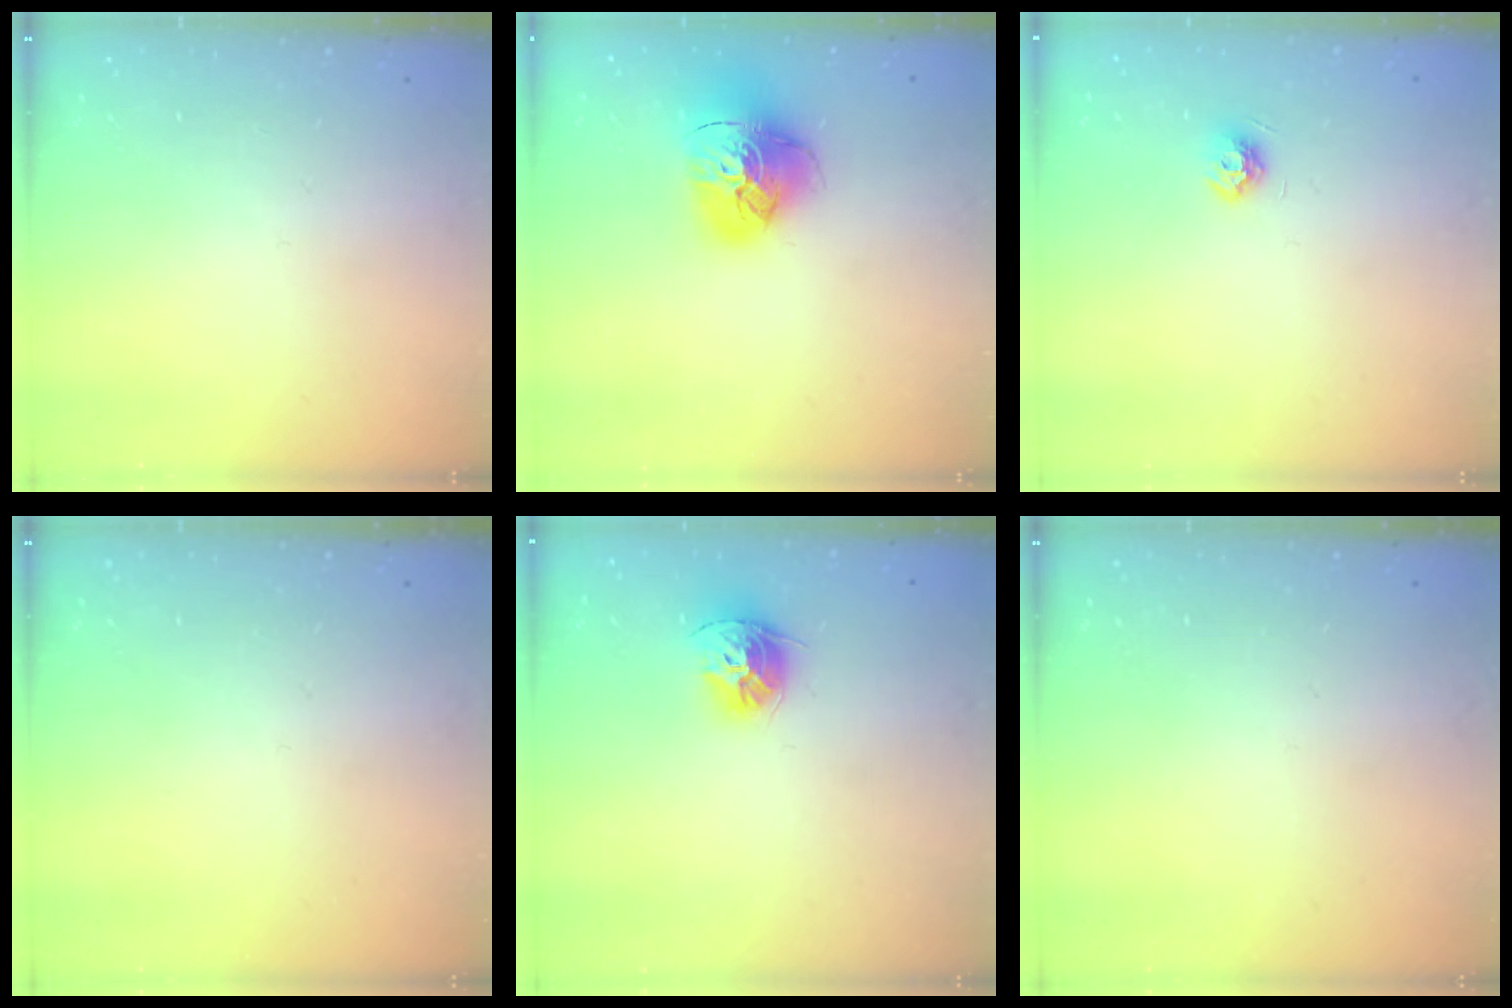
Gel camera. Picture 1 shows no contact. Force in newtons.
{"total": 16.7, "press": 16.6, "slide": 1.8}
{"total": 7.6, "press": 7.5, "slide": 1.1}
{"total": 0.0}
{"total": 11.1, "press": 11.0, "slide": 0.9}
{"total": 0.0}